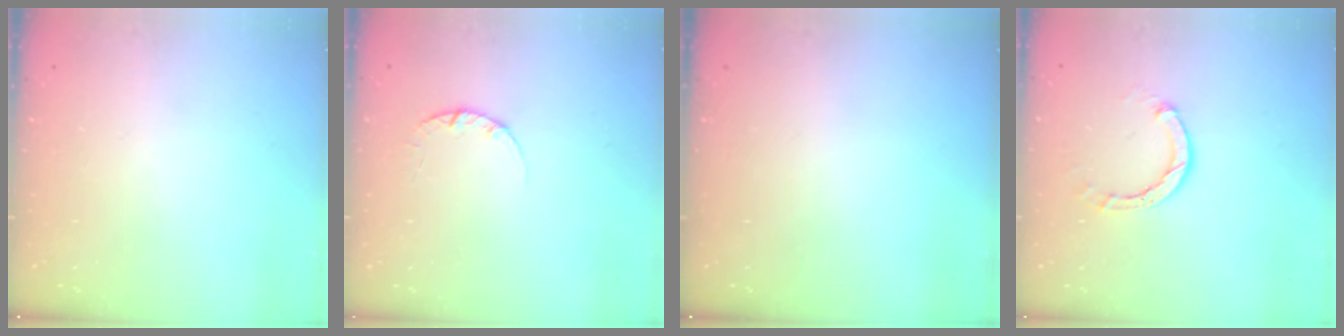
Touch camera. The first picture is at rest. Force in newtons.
{"total": 2.4, "press": 2.3, "slide": 0.3}
{"total": 0.0}
{"total": 3.5, "press": 3.5, "slide": 0.3}